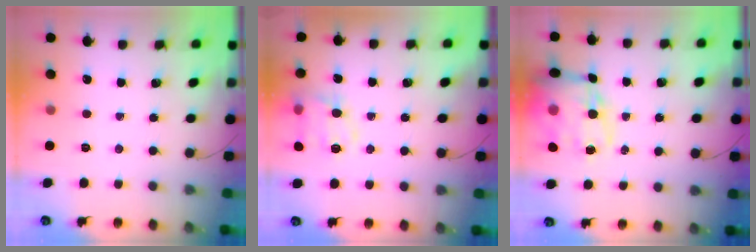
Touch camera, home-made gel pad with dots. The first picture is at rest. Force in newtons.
{"total": 14.0, "press": 13.8, "slide": 2.2}
{"total": 19.7, "press": 19.2, "slide": 4.4}